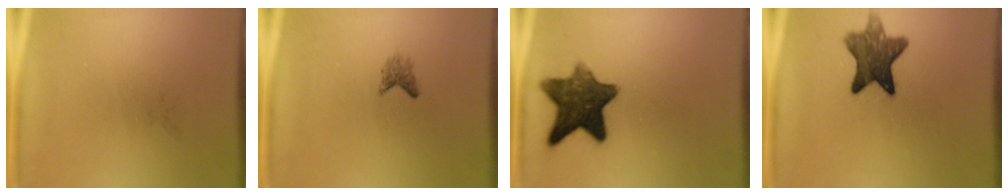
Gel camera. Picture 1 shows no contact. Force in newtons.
{"total": 1.4}
{"total": 11.8}
{"total": 9.5}